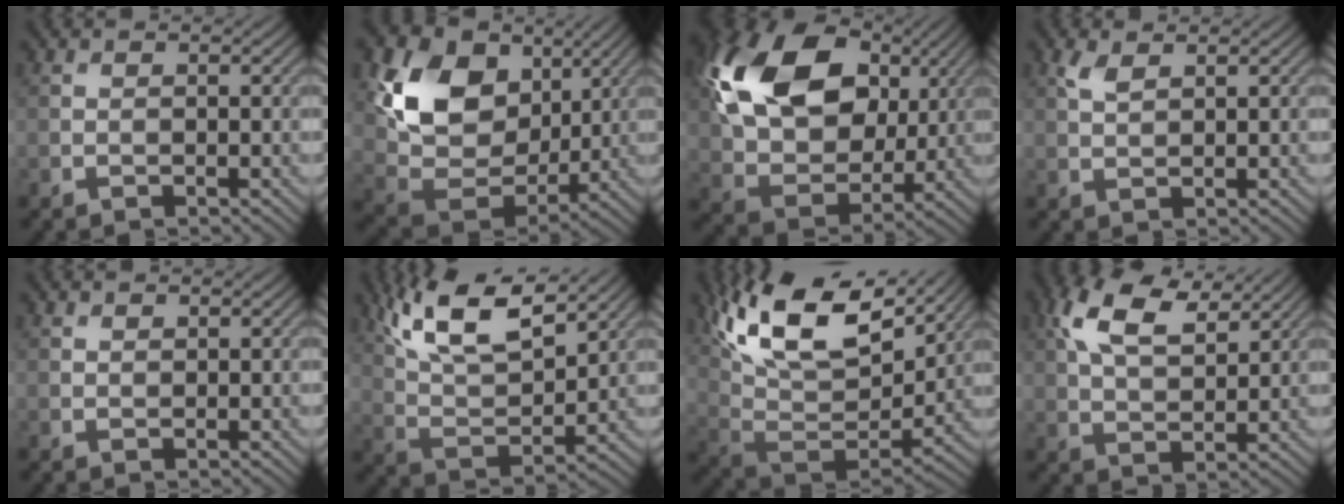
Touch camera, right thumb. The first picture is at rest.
{"total": 13.9, "force": [5.0, 9.9, 8.4], "torque": [-0.177, 0.005, 0.090]}
{"total": 17.9, "force": [5.8, 12.4, 11.6], "torque": [-0.256, 0.023, 0.104]}
{"total": 2.1, "force": [1.3, 0.9, 1.4], "torque": [-0.039, 0.003, 0.028]}
{"total": 0.6, "force": [0.5, 0.3, 0.1], "torque": [0.000, -0.001, 0.011]}
{"total": 13.7, "force": [8.7, 4.8, 9.4], "torque": [-0.206, 0.014, 0.145]}
{"total": 17.0, "force": [9.6, 8.2, 11.4], "torque": [-0.255, 0.030, 0.172]}
{"total": 9.7, "force": [5.0, 4.7, 6.9], "torque": [-0.155, 0.013, 0.098]}